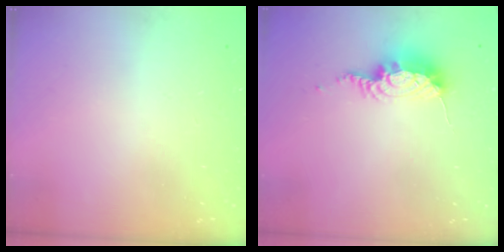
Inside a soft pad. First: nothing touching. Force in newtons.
{"total": 9.0, "press": 8.9, "slide": 1.0}